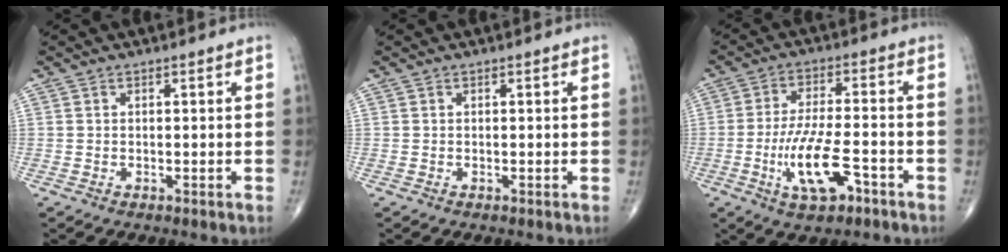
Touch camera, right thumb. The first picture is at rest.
{"total": 0.0}
{"total": 11.4, "force": [-3.9, 3.4, 10.1], "torque": [-0.212, 0.013, -0.071]}